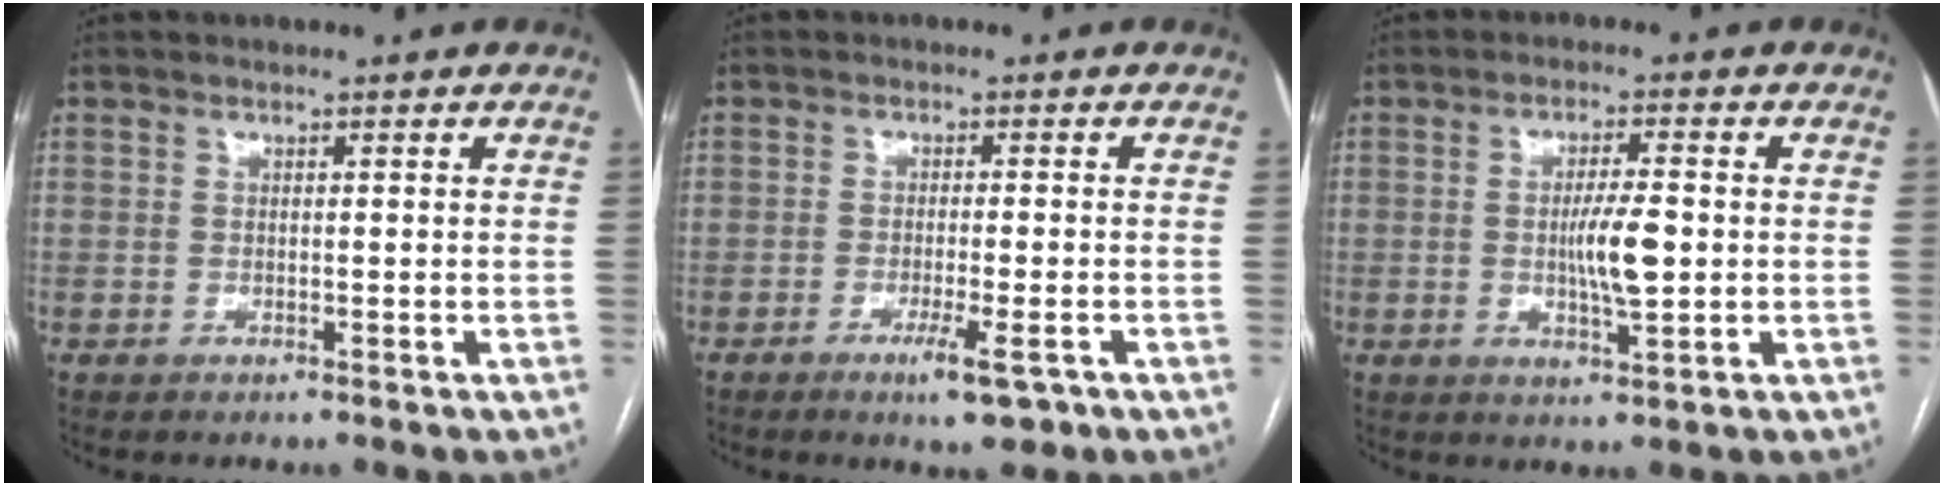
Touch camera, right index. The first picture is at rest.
{"total": 4.8, "force": [-2.6, 0.4, 4.0], "torque": [-0.065, -0.010, -0.039]}
{"total": 6.0, "force": [-0.3, 0.7, 5.9], "torque": [-0.108, -0.005, -0.006]}